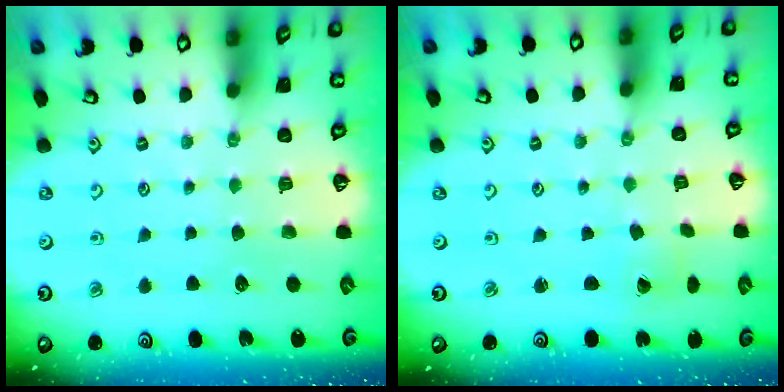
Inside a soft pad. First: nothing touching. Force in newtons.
{"total": 1.0, "press": 1.0, "slide": 0.0}